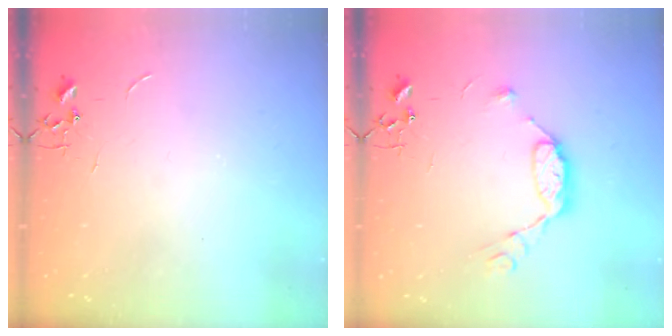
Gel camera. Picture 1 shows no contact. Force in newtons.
{"total": 10.1, "press": 10.0, "slide": 0.6}